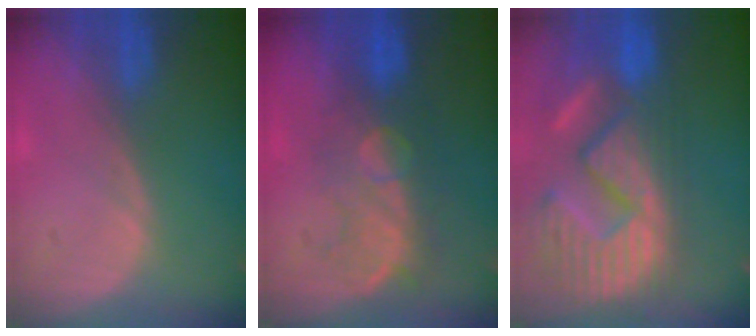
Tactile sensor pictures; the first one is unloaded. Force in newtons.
{"total": 8.1, "press": 7.7, "slide": 2.3}
{"total": 15.0, "press": 12.4, "slide": 8.5}